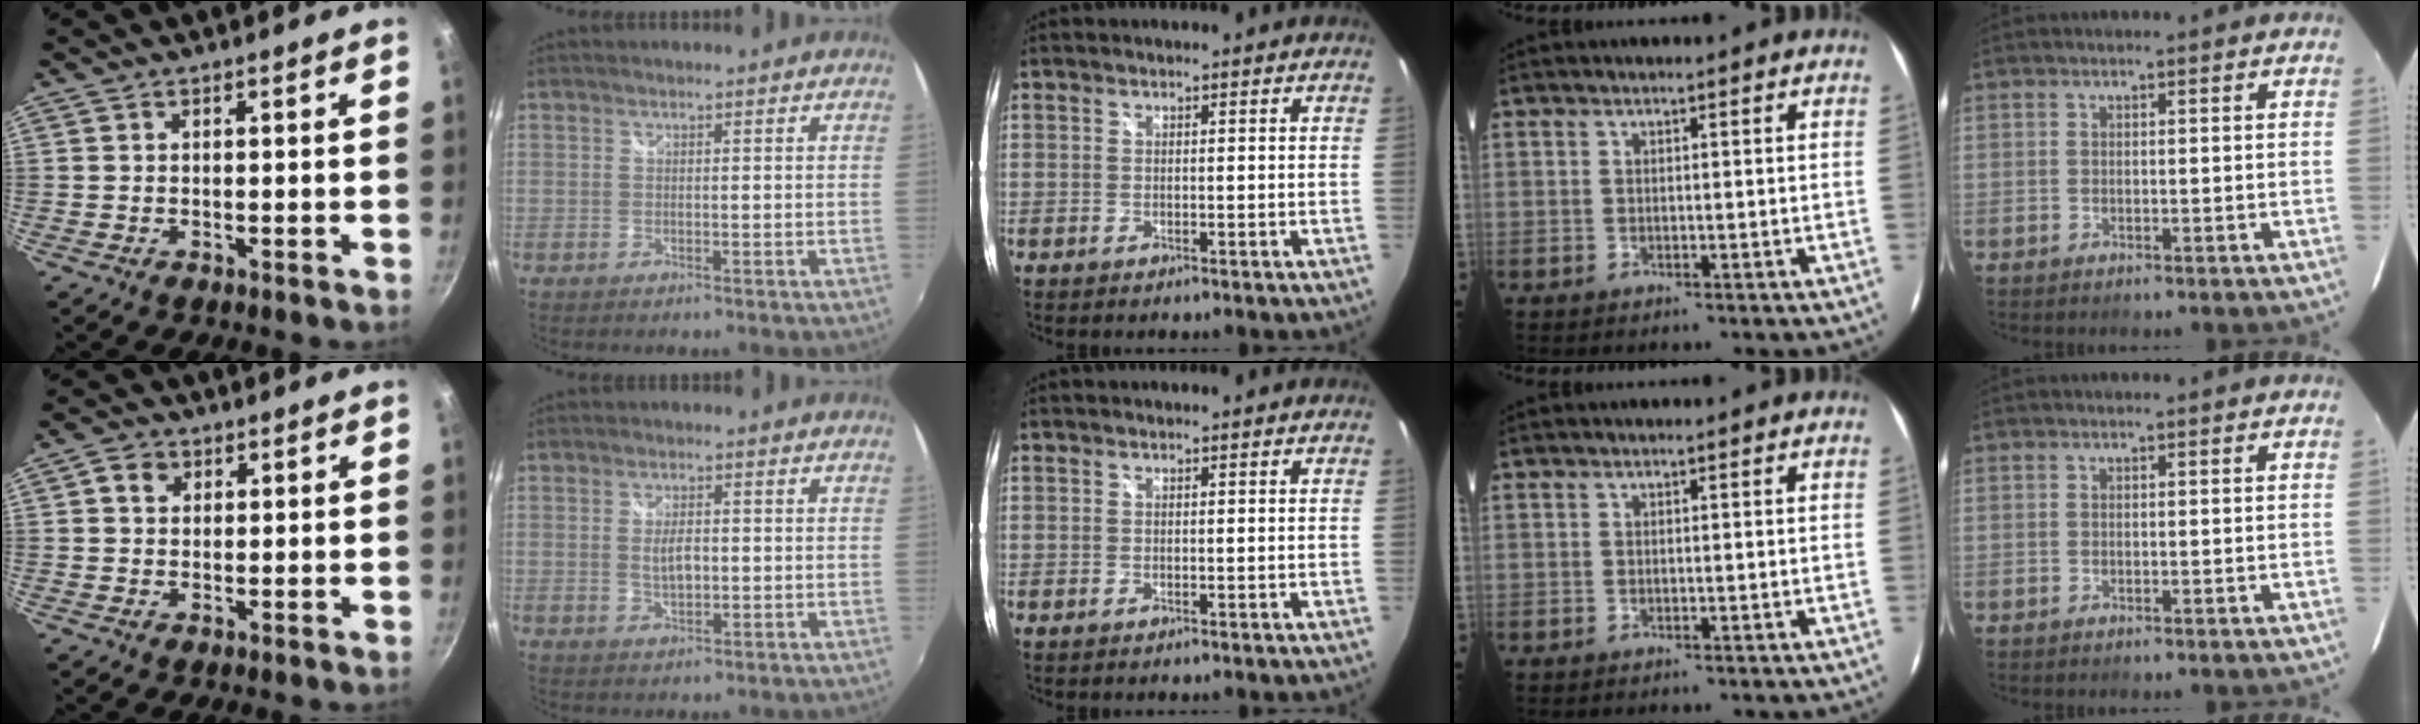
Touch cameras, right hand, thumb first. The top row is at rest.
{"thumb": {"total": 3.2, "force": [1.2, 2.6, 1.5], "torque": [-0.009, 0.001, 0.015]}, "index": {"total": 3.8, "force": [-0.1, 1.8, 3.3], "torque": [-0.057, -0.002, 0.000]}}